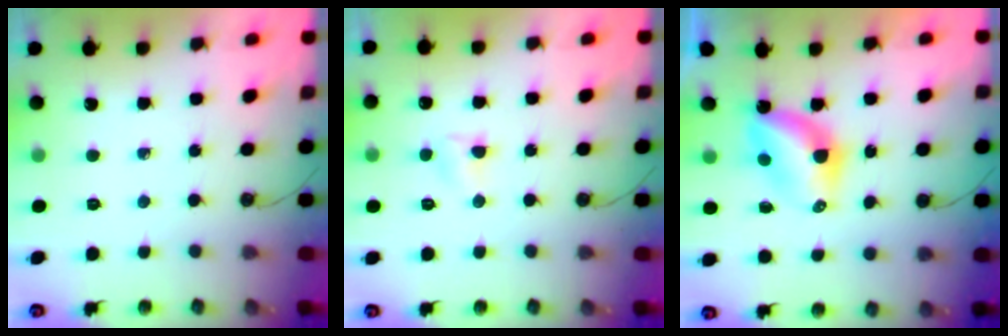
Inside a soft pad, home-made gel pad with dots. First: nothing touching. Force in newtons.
{"total": 3.6, "press": 3.5, "slide": 0.5}
{"total": 6.3, "press": 6.3, "slide": 0.1}